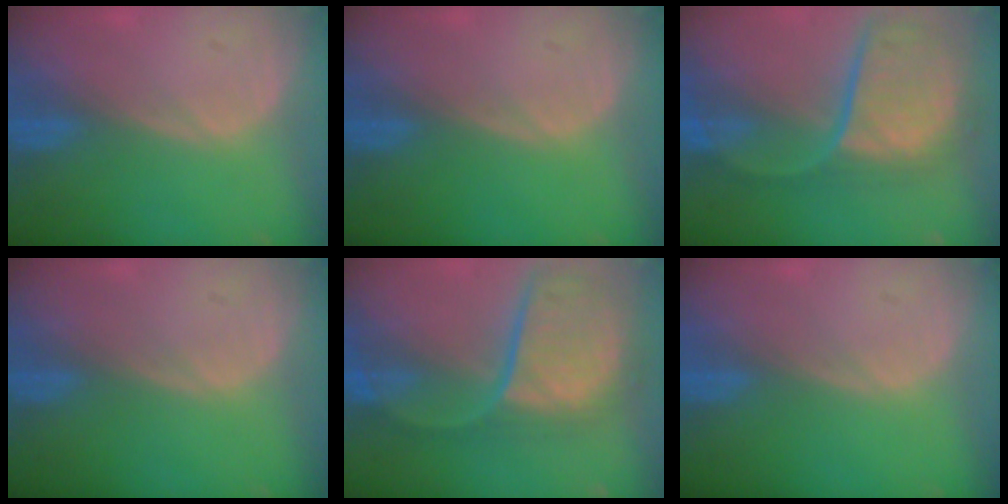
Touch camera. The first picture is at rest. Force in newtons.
{"total": 0.0}
{"total": 12.0, "press": 9.8, "slide": 6.9}
{"total": 0.0}
{"total": 12.0, "press": 9.8, "slide": 6.9}
{"total": 0.0}